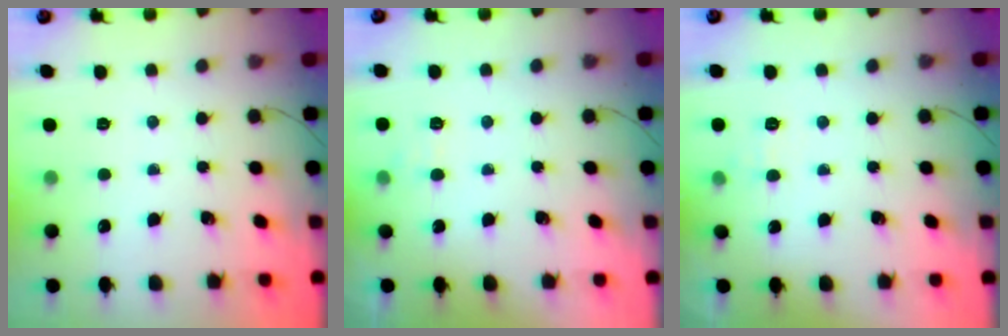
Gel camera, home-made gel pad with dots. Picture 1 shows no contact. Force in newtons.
{"total": 6.2, "press": 6.0, "slide": 1.5}
{"total": 3.1, "press": 2.8, "slide": 1.5}